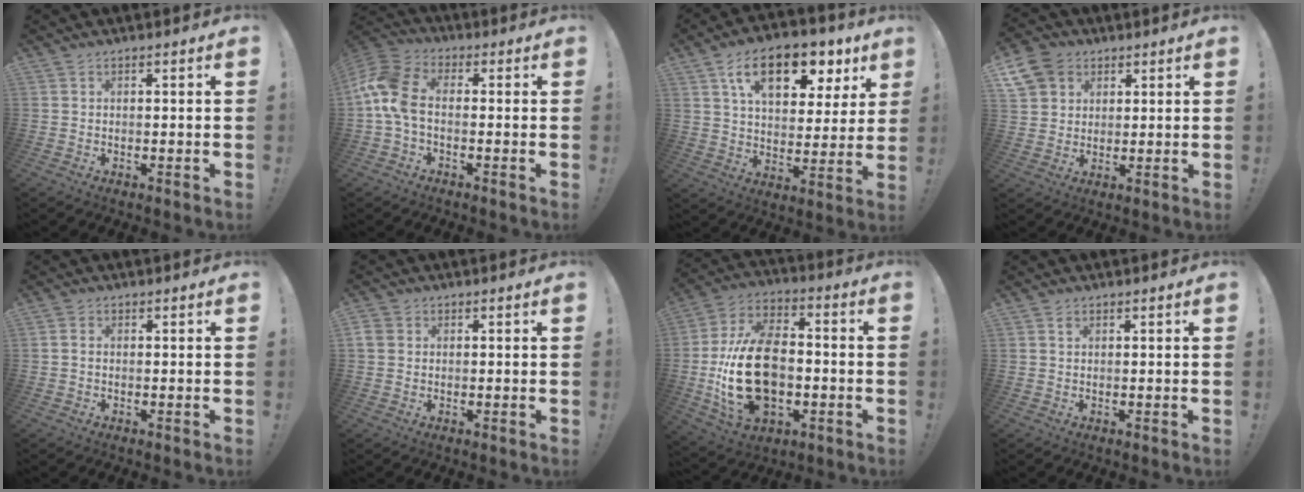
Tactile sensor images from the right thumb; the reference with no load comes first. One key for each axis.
{"total": 11.9, "fx": -0.2, "fy": 7.5, "fz": 9.2, "tx": -0.202, "ty": 0.013, "tz": -0.001}
{"total": 16.9, "fx": 9.0, "fy": 8.8, "fz": 11.2, "tx": -0.176, "ty": -0.036, "tz": 0.154}
{"total": 9.1, "fx": 4.5, "fy": 7.3, "fz": 3.1, "tx": -0.052, "ty": -0.018, "tz": 0.091}
{"total": 0.9, "fx": -0.2, "fy": 0.8, "fz": 0.4, "tx": -0.012, "ty": 0.005, "tz": -0.003}
{"total": 2.9, "fx": 0.5, "fy": 2.6, "fz": 1.2, "tx": -0.018, "ty": 0.005, "tz": 0.010}
{"total": 24.4, "fx": -3.7, "fy": 15.7, "fz": 18.3, "tx": -0.334, "ty": 0.027, "tz": -0.047}
{"total": 0.7, "fx": 0.5, "fy": 0.4, "fz": 0.4, "tx": 0.000, "ty": -0.002, "tz": 0.007}